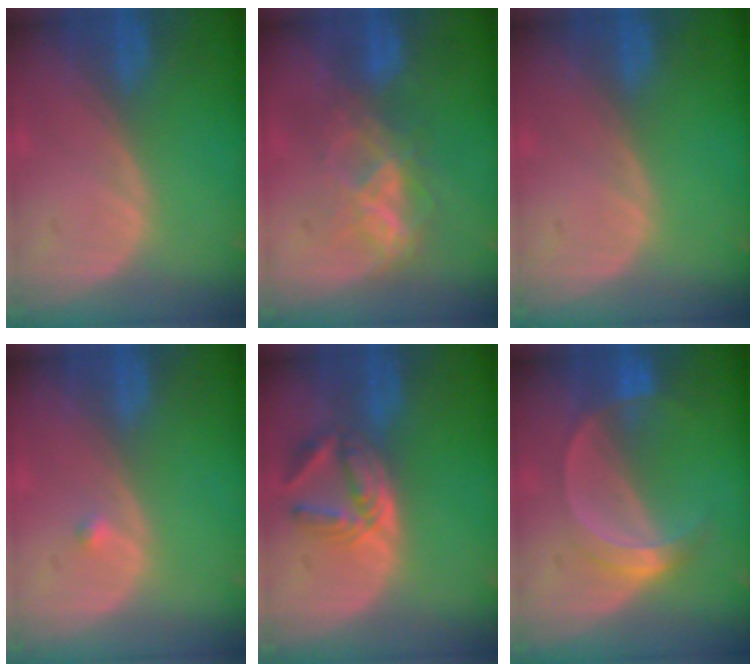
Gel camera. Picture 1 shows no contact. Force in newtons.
{"total": 5.8, "press": 5.6, "slide": 1.6}
{"total": 0.0}
{"total": 0.7, "press": 0.7, "slide": 0.1}
{"total": 5.6, "press": 5.3, "slide": 1.7}
{"total": 5.3, "press": 4.8, "slide": 2.3}